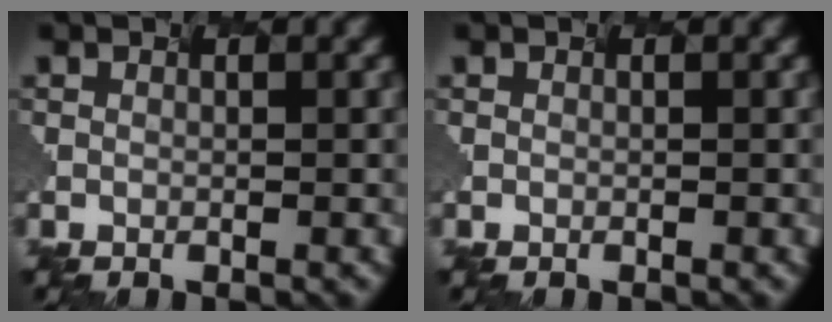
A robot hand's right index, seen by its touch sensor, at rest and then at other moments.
{"total": 0.0}